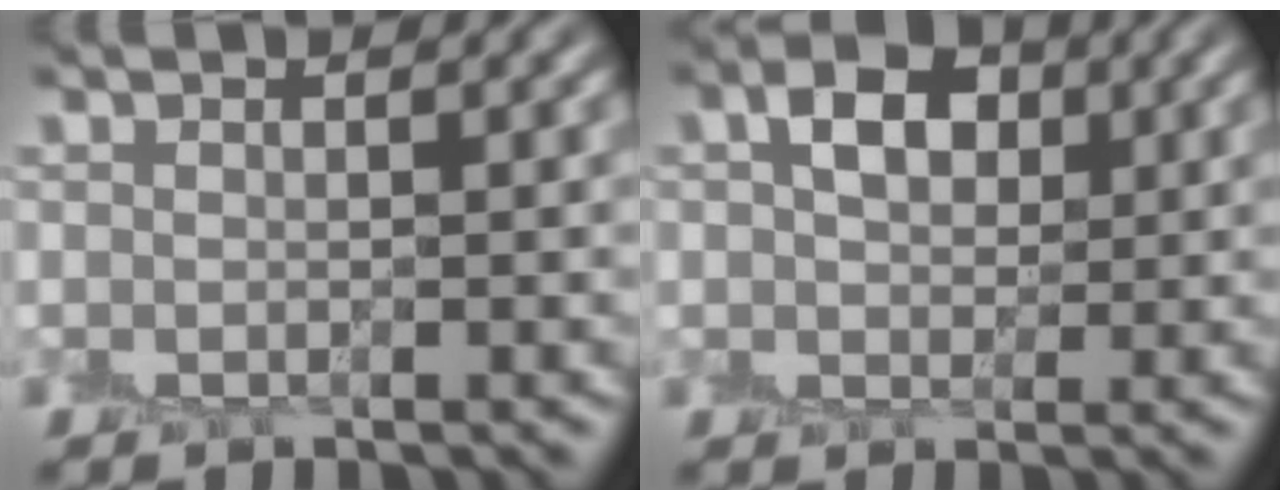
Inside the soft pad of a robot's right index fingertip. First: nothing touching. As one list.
[{"total": 3.6, "force": [1.3, 2.6, 2.2], "torque": [-0.040, 0.009, 0.014]}]